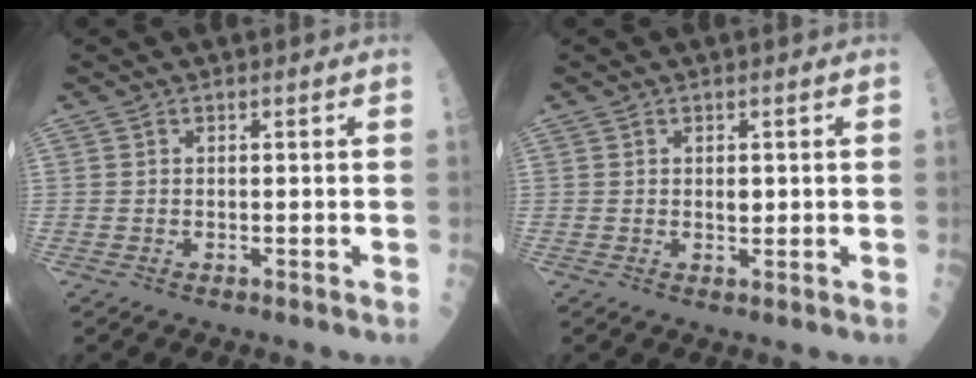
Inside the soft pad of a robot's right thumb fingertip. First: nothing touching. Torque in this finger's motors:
{"motor_torque": [0.06, -0.12, 0.27, 0.12, 0.00]}